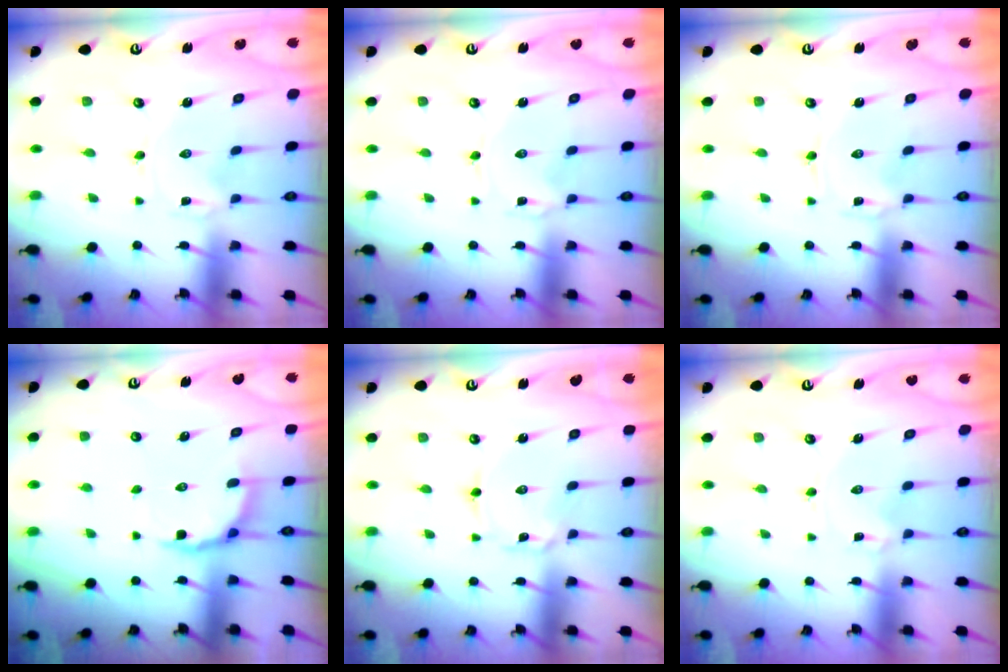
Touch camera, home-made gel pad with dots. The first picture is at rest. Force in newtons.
{"total": 0.8, "press": 0.8, "slide": 0.1}
{"total": 0.6, "press": 0.6, "slide": 0.1}
{"total": 4.9, "press": 4.2, "slide": 2.6}
{"total": 2.0, "press": 2.0, "slide": 0.1}
{"total": 0.7, "press": 0.7, "slide": 0.1}